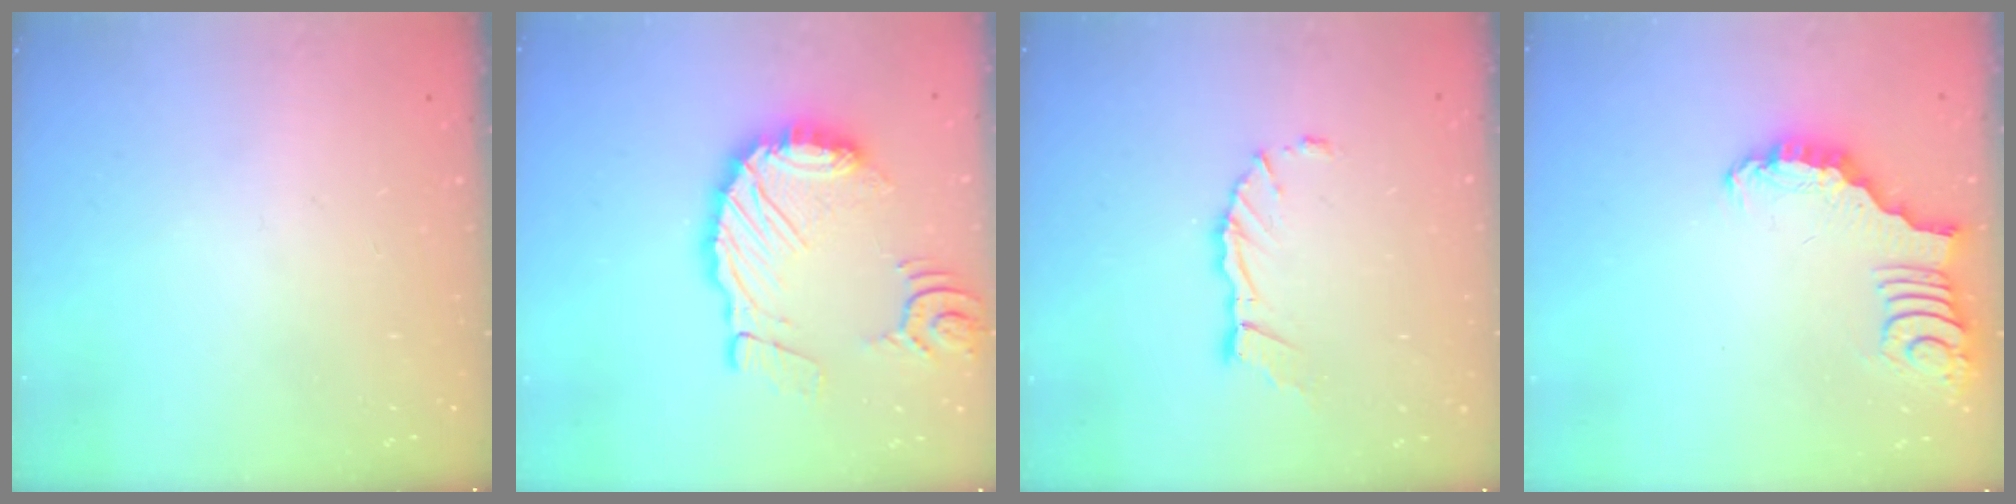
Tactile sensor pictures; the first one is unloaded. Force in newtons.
{"total": 15.1, "press": 15.0, "slide": 1.8}
{"total": 9.2, "press": 9.2, "slide": 0.6}
{"total": 2.2, "press": 2.2, "slide": 0.0}